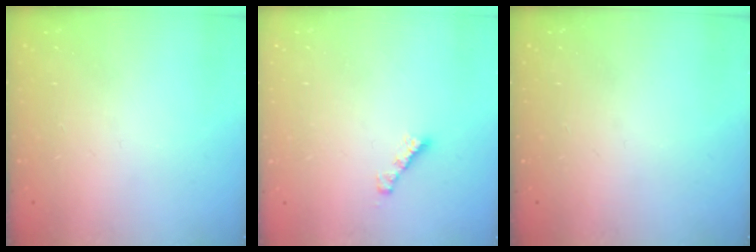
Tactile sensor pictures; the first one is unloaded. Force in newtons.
{"total": 2.7, "press": 2.7, "slide": 0.3}
{"total": 0.0}